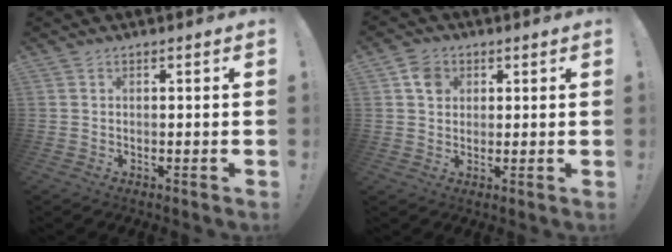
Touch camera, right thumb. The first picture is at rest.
{"total": 5.8, "force": [2.1, 5.0, 1.9], "torque": [-0.018, 0.001, 0.038]}